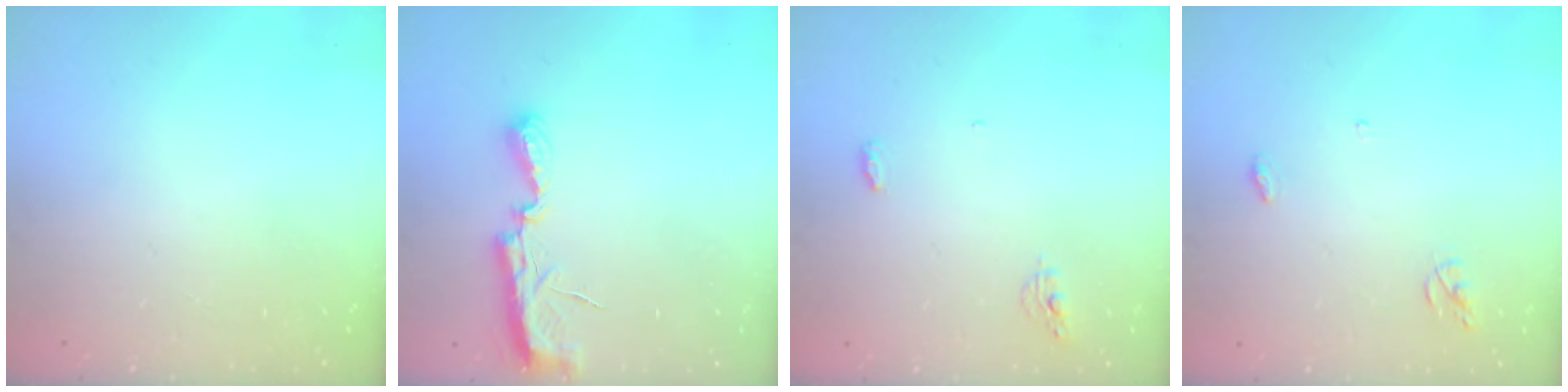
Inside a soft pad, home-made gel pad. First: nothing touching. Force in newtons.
{"total": 7.2, "press": 7.2, "slide": 0.5}
{"total": 4.1, "press": 4.0, "slide": 0.9}
{"total": 3.7, "press": 3.7, "slide": 0.1}